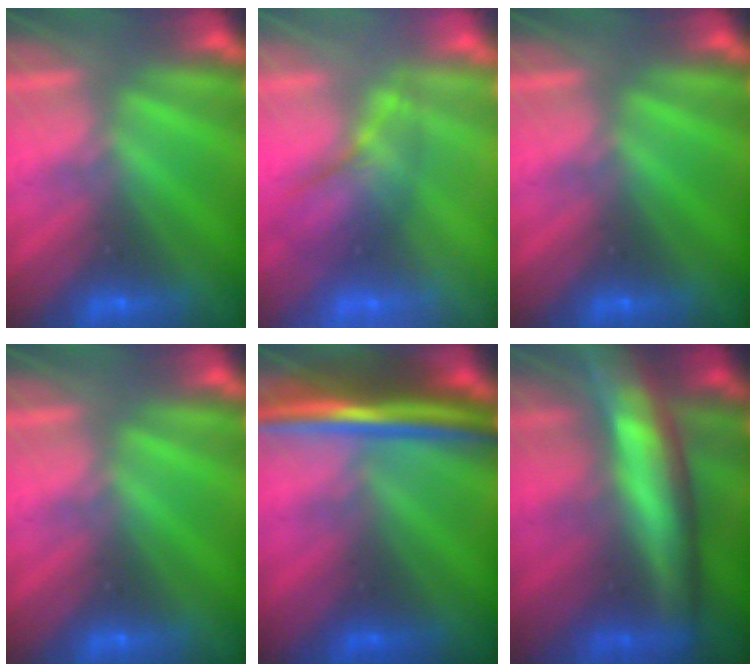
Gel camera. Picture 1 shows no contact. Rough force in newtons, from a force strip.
{"total": 2.4}
{"total": 0.0}
{"total": 0.0}
{"total": 7.5}
{"total": 8.2}